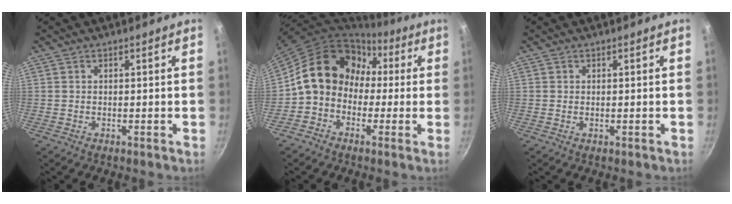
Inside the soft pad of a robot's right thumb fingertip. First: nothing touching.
{"total": 15.1, "force": [0.9, 12.6, 8.2], "torque": [-0.104, 0.050, -0.009]}
{"total": 0.0}